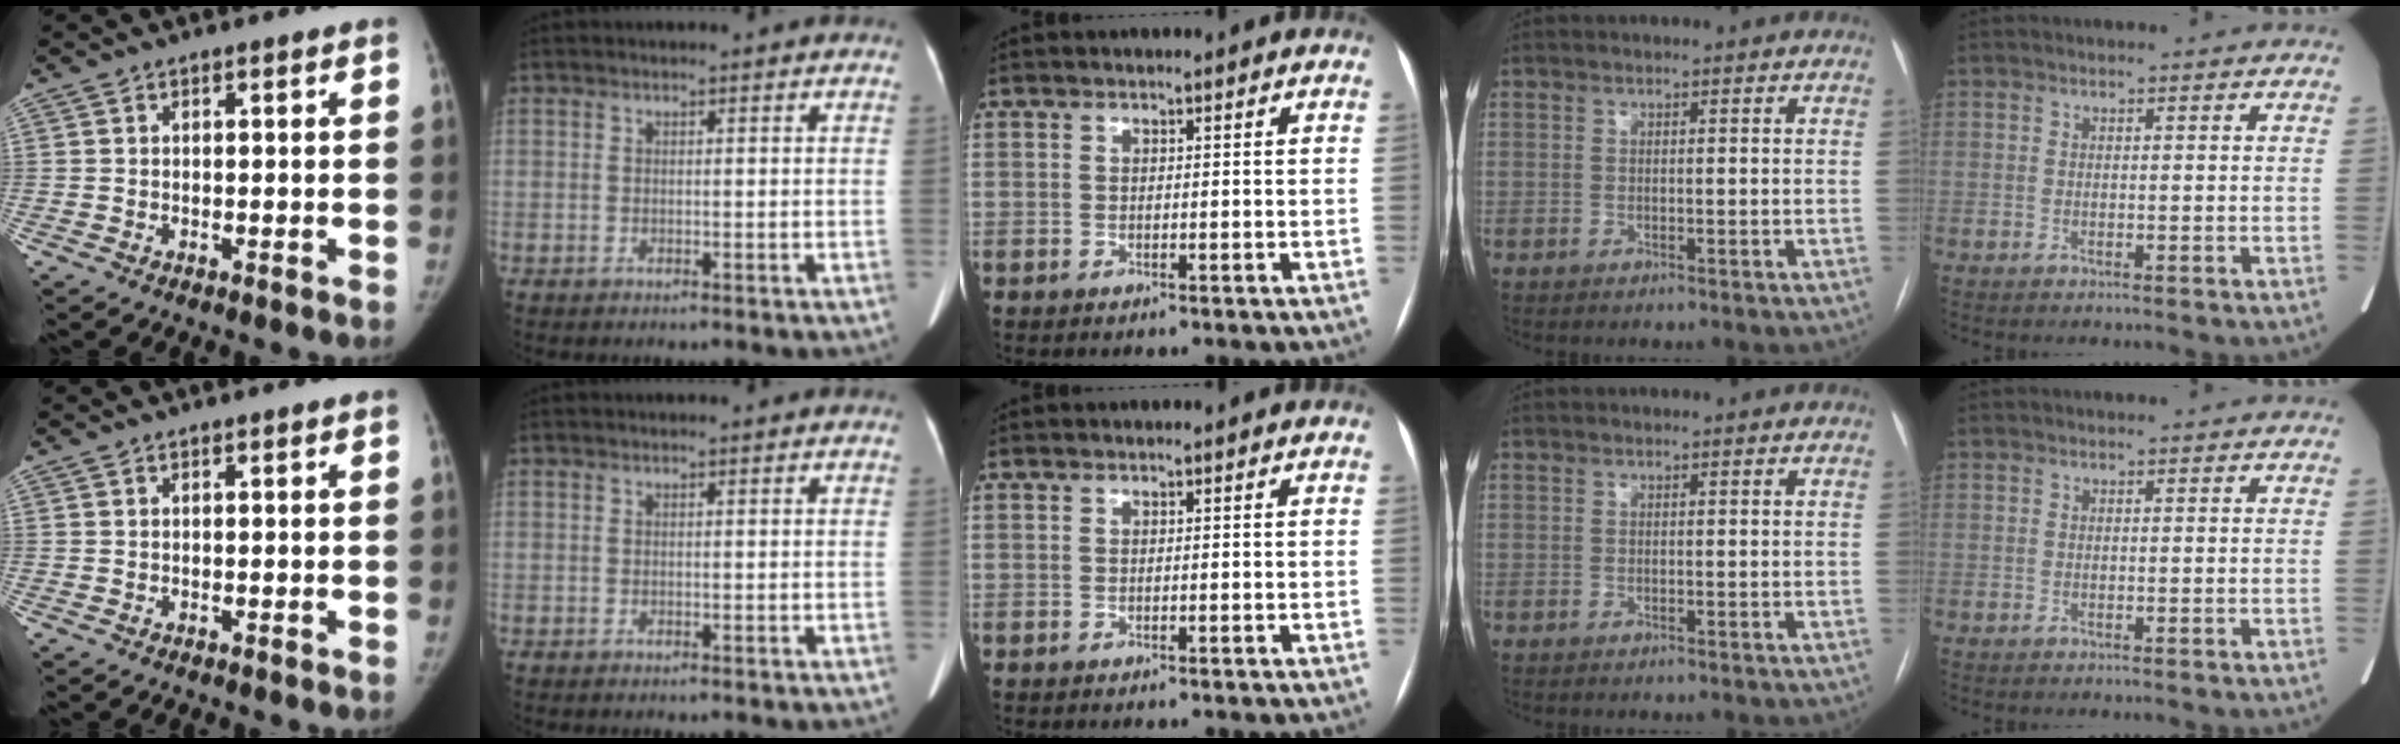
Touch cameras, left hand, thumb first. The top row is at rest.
{}